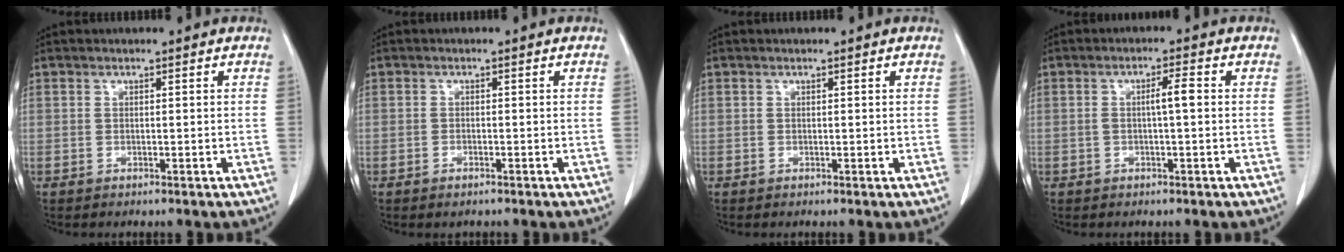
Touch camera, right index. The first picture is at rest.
{"total": 0.8, "force": [-0.6, 0.3, 0.5], "torque": [-0.011, -0.002, -0.004]}
{"total": 0.0}
{"total": 2.8, "force": [0.1, 0.1, 2.8], "torque": [-0.053, 0.007, 0.003]}